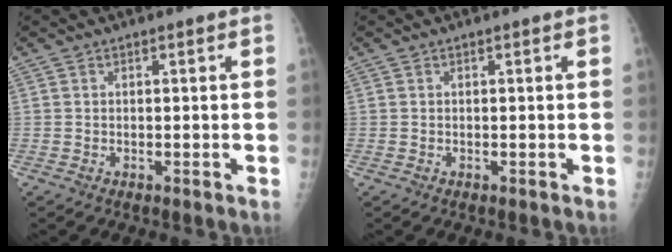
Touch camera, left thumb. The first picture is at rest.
{"total": 0.0}